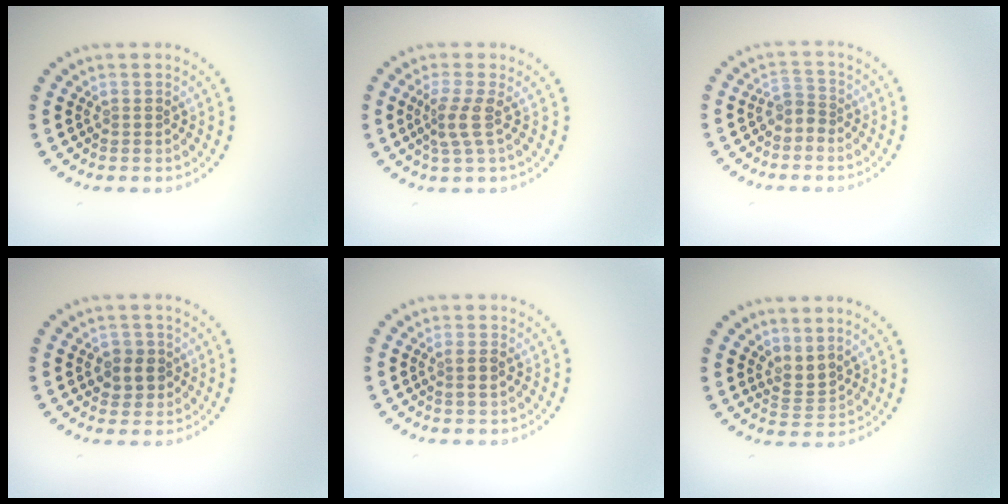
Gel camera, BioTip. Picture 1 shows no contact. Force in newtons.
{"total": 2.3, "press": 1.6, "slide": 1.6}
{"total": 1.8, "press": 1.2, "slide": 1.3}
{"total": 2.5, "press": 2.3, "slide": 0.9}
{"total": 1.4, "press": 1.2, "slide": 0.7}
{"total": 1.8, "press": 1.3, "slide": 1.3}